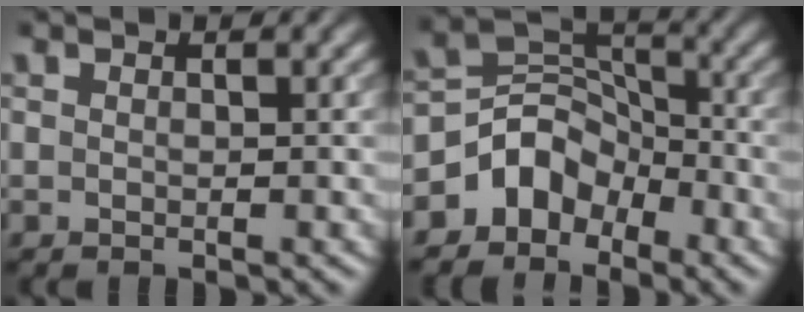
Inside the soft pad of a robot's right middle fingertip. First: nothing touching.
{"total": 4.6, "force": [-2.8, 3.4, 1.4], "torque": [-0.010, 0.012, -0.060]}